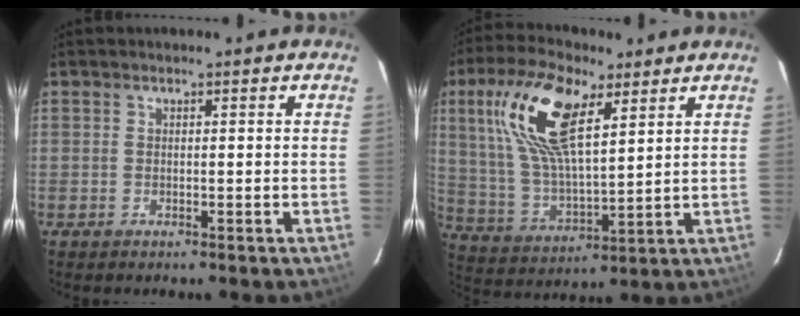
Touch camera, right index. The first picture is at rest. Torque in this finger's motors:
{"motor_torque": [0.71, 0.18, 0.61, 0.21]}